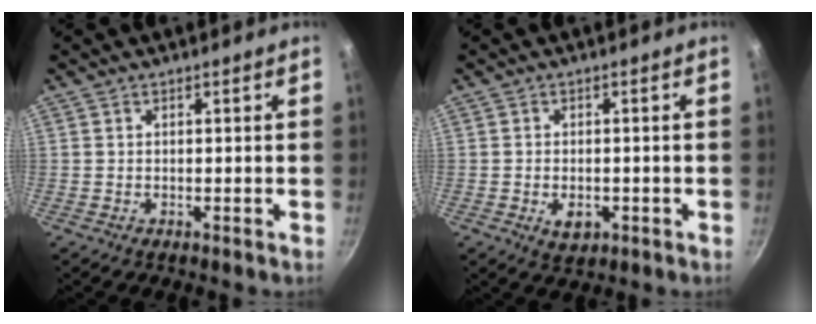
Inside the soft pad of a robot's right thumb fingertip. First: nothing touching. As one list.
[{"total": 4.0, "force": [-1.2, 2.6, 2.7], "torque": [-0.037, 0.003, -0.011]}]